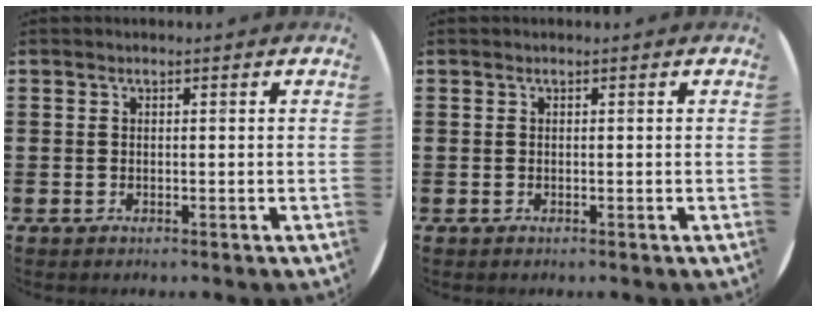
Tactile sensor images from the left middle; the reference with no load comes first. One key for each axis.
{"total": 0.0}